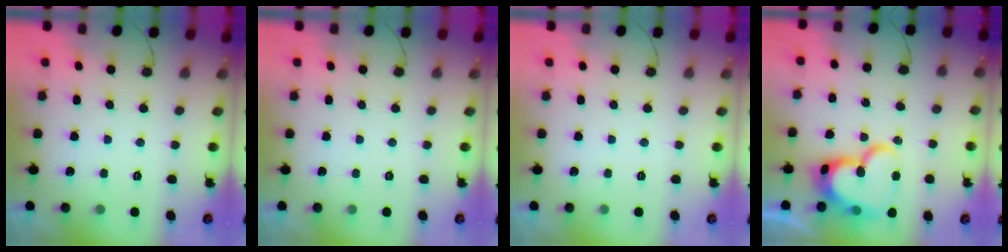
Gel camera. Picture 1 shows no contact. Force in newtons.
{"total": 0.0}
{"total": 0.0}
{"total": 19.4, "press": 19.4, "slide": 1.5}